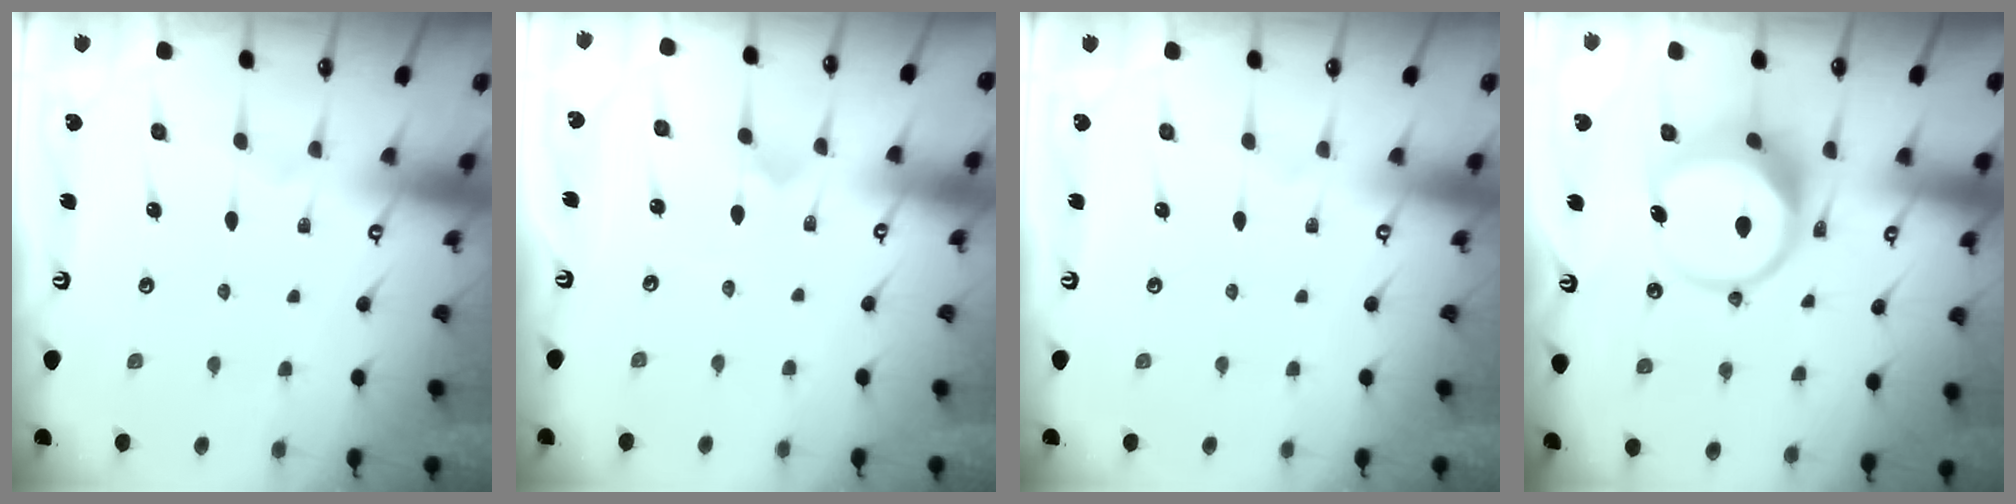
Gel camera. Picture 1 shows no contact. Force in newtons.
{"total": 2.4, "press": 2.4, "slide": 0.2}
{"total": 0.0}
{"total": 10.6, "press": 10.5, "slide": 1.2}